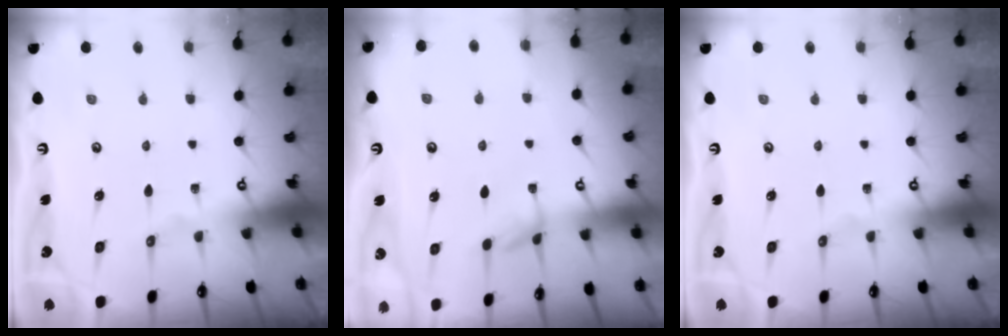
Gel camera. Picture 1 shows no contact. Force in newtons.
{"total": 2.6, "press": 2.6, "slide": 0.5}
{"total": 0.0}